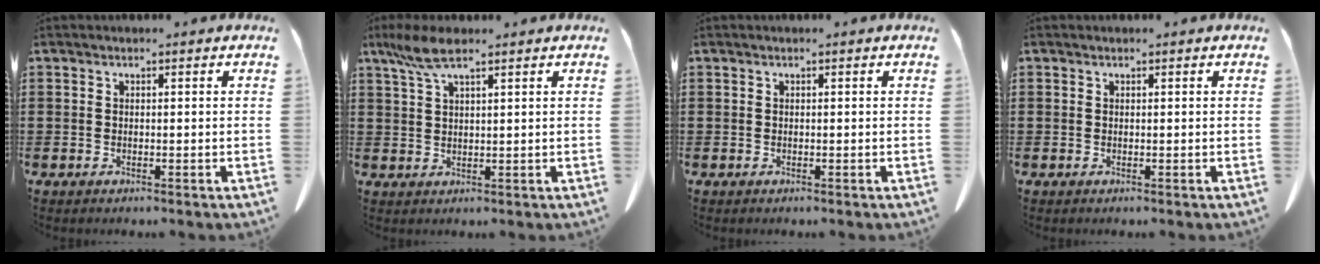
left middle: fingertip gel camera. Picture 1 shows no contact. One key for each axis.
{"total": 5.3, "fx": 3.3, "fy": 1.2, "fz": 3.9, "tx": -0.091, "ty": 0.000, "tz": 0.058}
{"total": 0.0}
{"total": 0.0}